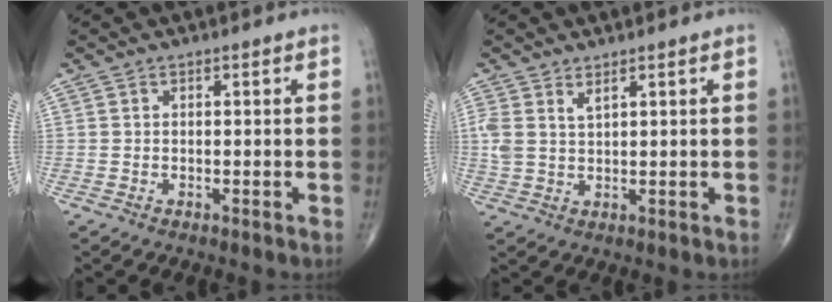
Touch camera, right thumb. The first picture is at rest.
{"total": 3.6, "force": [2.1, 1.5, 2.5], "torque": [-0.055, -0.007, 0.049]}